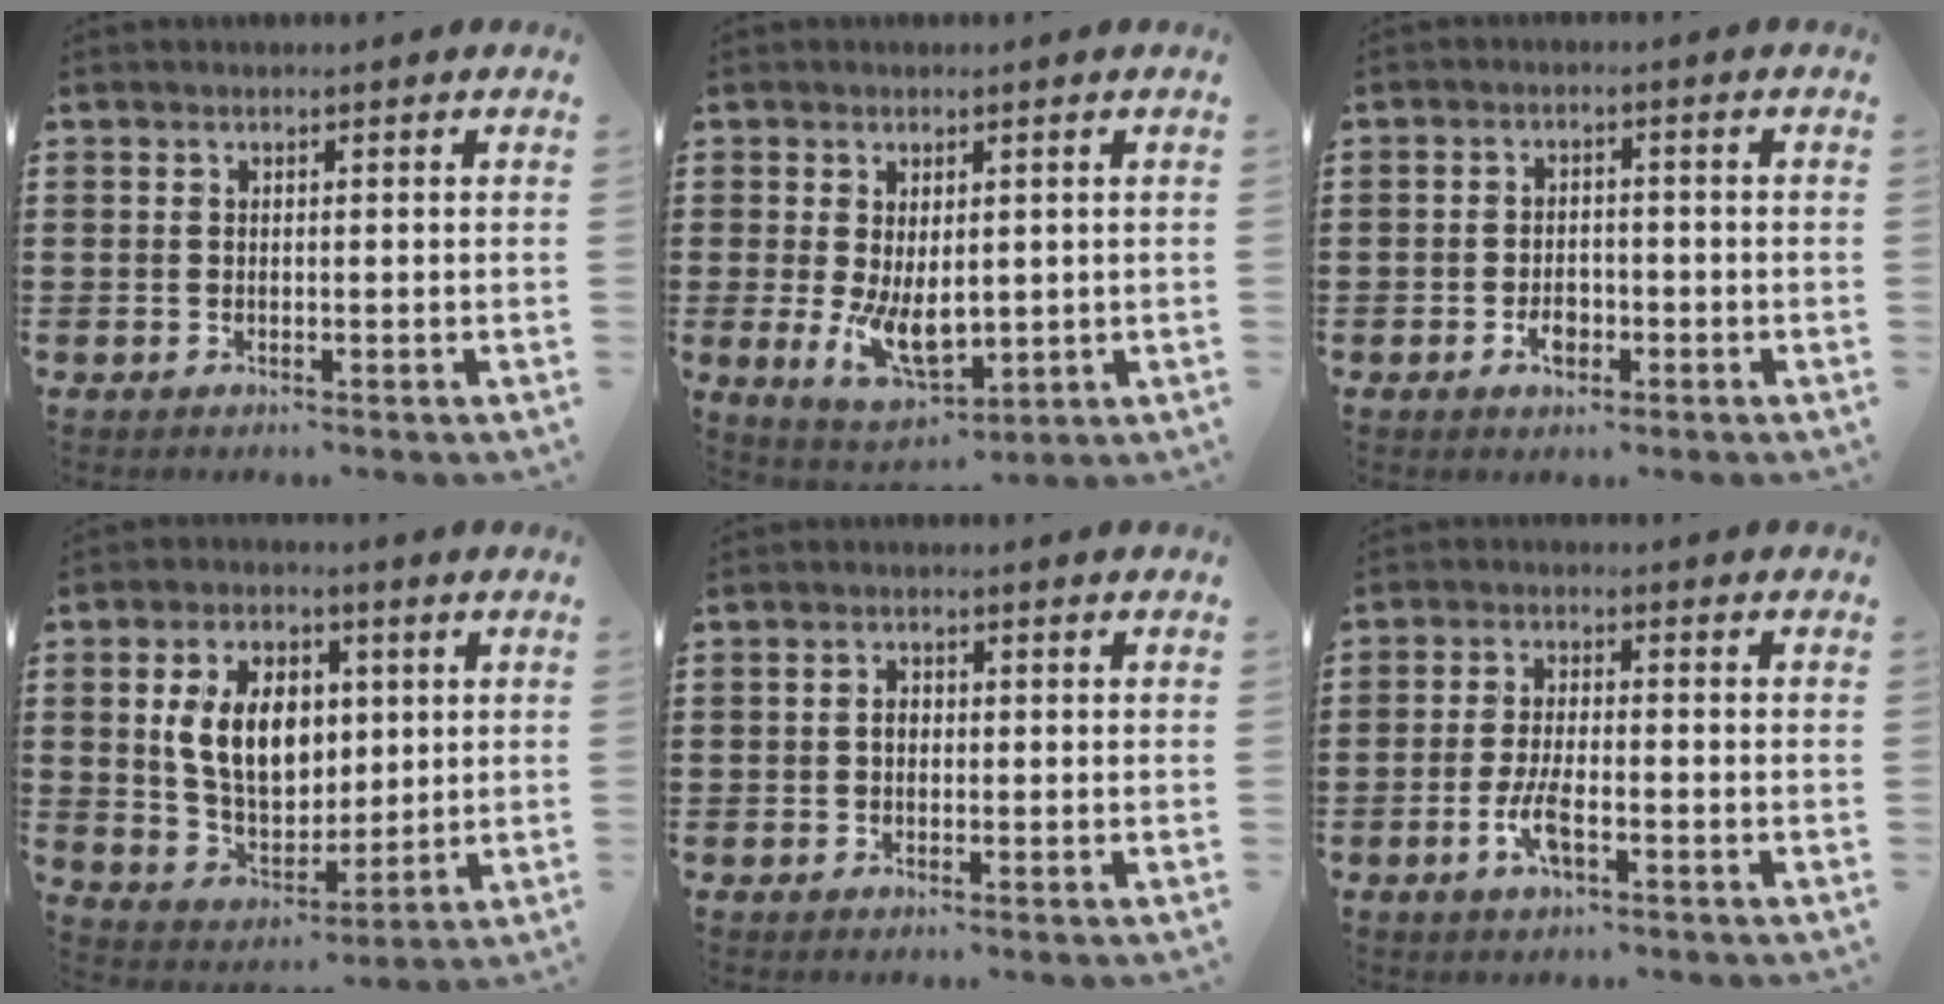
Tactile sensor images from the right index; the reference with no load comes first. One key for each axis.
{"total": 7.1, "fx": -0.3, "fy": 4.1, "fz": 5.7, "tx": -0.099, "ty": -0.003, "tz": -0.001}
{"total": 3.1, "fx": -1.3, "fy": 1.9, "fz": 2.1, "tx": -0.039, "ty": 0.002, "tz": -0.023}
{"total": 10.3, "fx": 2.0, "fy": 6.8, "fz": 7.4, "tx": -0.162, "ty": 0.007, "tz": 0.032}
{"total": 1.5, "fx": -0.1, "fy": 0.9, "fz": 1.1, "tx": -0.023, "ty": 0.003, "tz": -0.001}
{"total": 4.7, "fx": -1.9, "fy": 1.5, "fz": 4.0, "tx": -0.093, "ty": -0.006, "tz": -0.040}